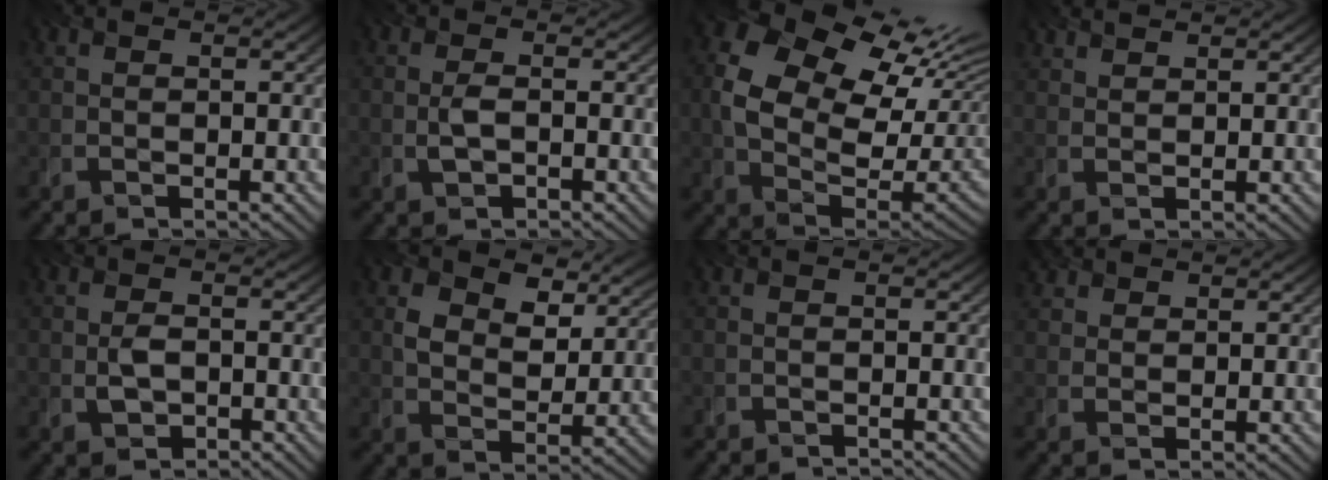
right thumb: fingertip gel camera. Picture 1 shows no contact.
{"total": 2.0, "force": [-0.4, 1.2, 1.6], "torque": [-0.042, -0.002, -0.008]}
{"total": 17.0, "force": [5.6, 10.9, 11.8], "torque": [-0.246, 0.002, 0.111]}
{"total": 2.0, "force": [2.0, 0.4, 0.2], "torque": [-0.012, 0.002, 0.039]}
{"total": 2.4, "force": [-0.7, 1.7, 1.5], "torque": [-0.033, -0.003, -0.012]}
{"total": 7.9, "force": [3.9, 5.1, 4.7], "torque": [-0.100, -0.009, 0.064]}
{"total": 1.1, "force": [-1.0, 0.0, -0.2], "torque": [0.007, -0.007, -0.021]}
{"total": 2.3, "force": [1.8, 1.3, 0.3], "torque": [-0.011, 0.007, 0.039]}